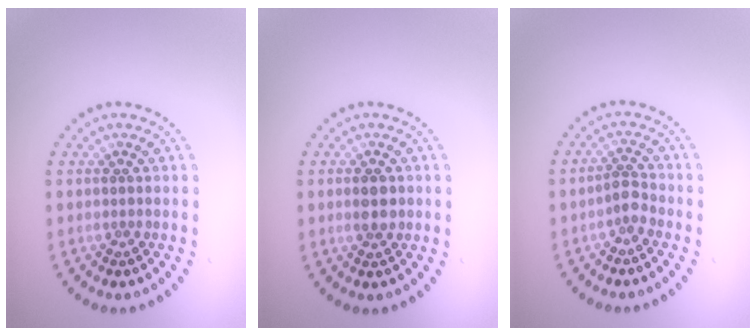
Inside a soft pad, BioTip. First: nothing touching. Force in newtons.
{"total": 2.0, "press": 1.9, "slide": 0.4}
{"total": 1.6, "press": 1.3, "slide": 1.0}